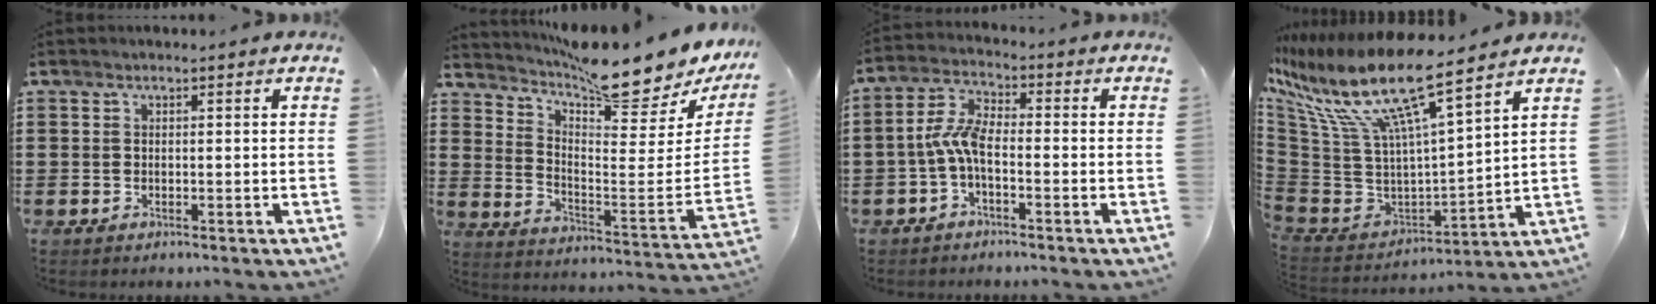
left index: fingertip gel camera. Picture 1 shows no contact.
{"total": 10.6, "force": [9.1, 1.1, 5.2], "torque": [-0.096, -0.072, 0.148]}
{"total": 5.8, "force": [-1.5, 2.1, 5.1], "torque": [-0.128, -0.002, -0.037]}
{"total": 13.5, "force": [8.4, 2.5, 10.4], "torque": [-0.244, -0.066, 0.129]}